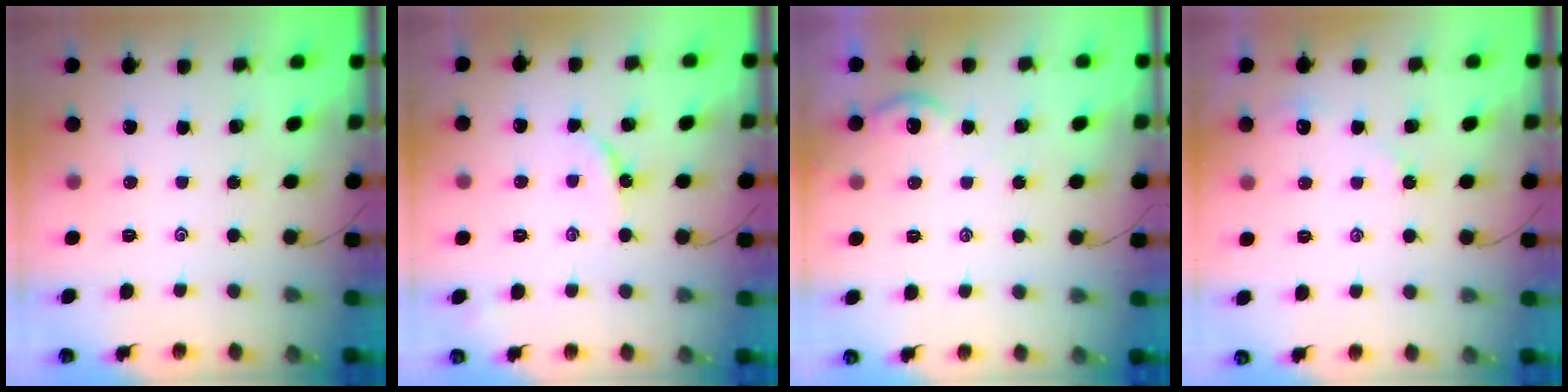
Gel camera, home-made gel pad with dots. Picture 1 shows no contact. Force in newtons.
{"total": 2.7, "press": 2.7, "slide": 0.4}
{"total": 1.7, "press": 1.7, "slide": 0.4}
{"total": 2.9, "press": 2.9, "slide": 0.5}